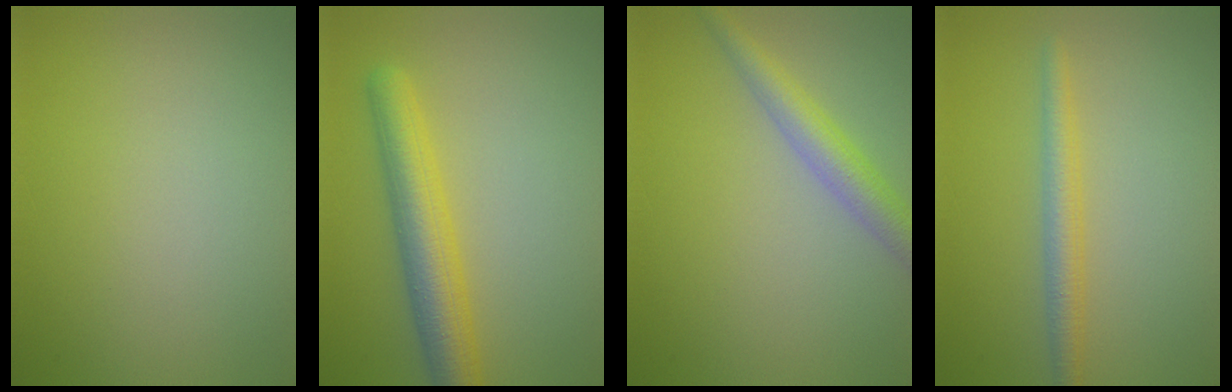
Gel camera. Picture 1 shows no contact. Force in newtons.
{"total": 5.1, "press": 5.1, "slide": 0.2}
{"total": 3.4, "press": 3.4, "slide": 0.1}
{"total": 2.4, "press": 2.4, "slide": 0.1}